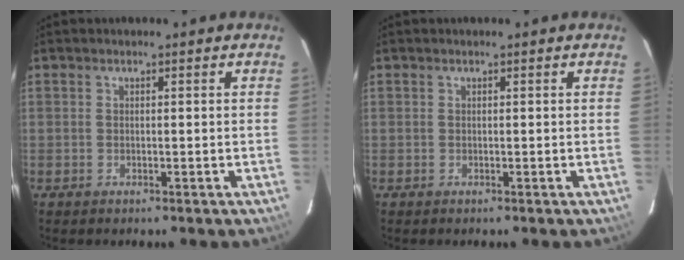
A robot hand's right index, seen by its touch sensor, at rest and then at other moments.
{"total": 0.0}